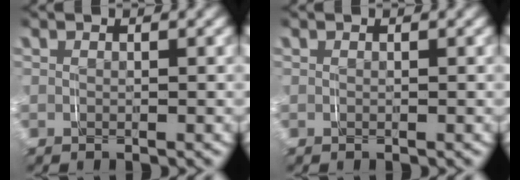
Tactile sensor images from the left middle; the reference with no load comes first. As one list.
[{"total": 0.0}]